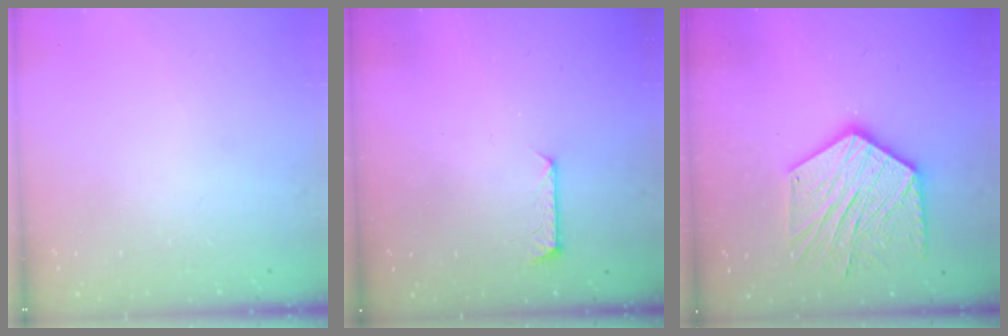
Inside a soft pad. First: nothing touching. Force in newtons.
{"total": 7.0, "press": 6.9, "slide": 0.6}
{"total": 18.3, "press": 18.2, "slide": 1.6}